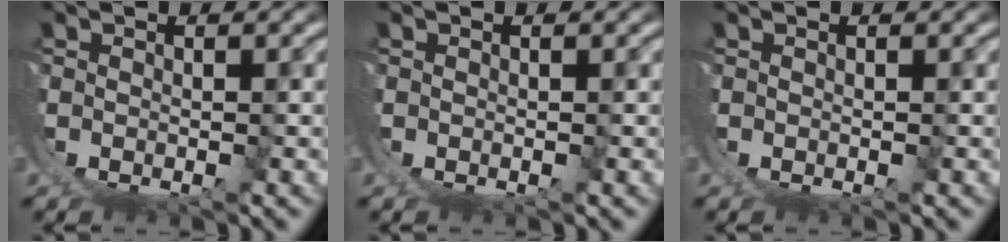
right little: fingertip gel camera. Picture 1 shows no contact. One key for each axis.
{"total": 0.0}
{"total": 0.0}